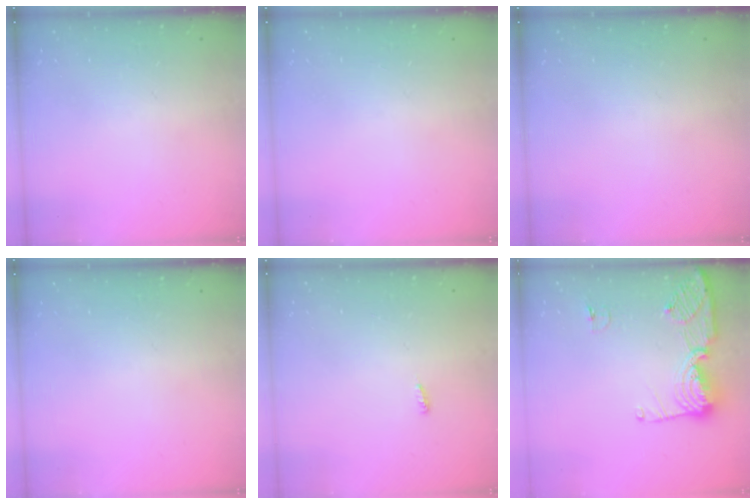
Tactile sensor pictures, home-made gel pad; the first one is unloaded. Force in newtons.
{"total": 0.0}
{"total": 0.0}
{"total": 0.0}
{"total": 3.6, "press": 3.4, "slide": 1.0}
{"total": 11.7, "press": 11.7, "slide": 1.2}